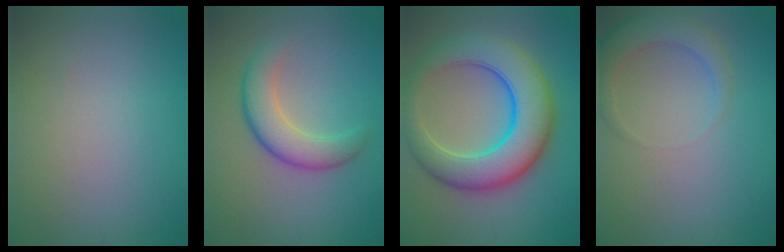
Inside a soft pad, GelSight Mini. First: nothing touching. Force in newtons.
{"total": 4.4, "press": 4.3, "slide": 0.3}
{"total": 9.4, "press": 9.4, "slide": 0.2}
{"total": 3.2, "press": 3.2, "slide": 0.4}